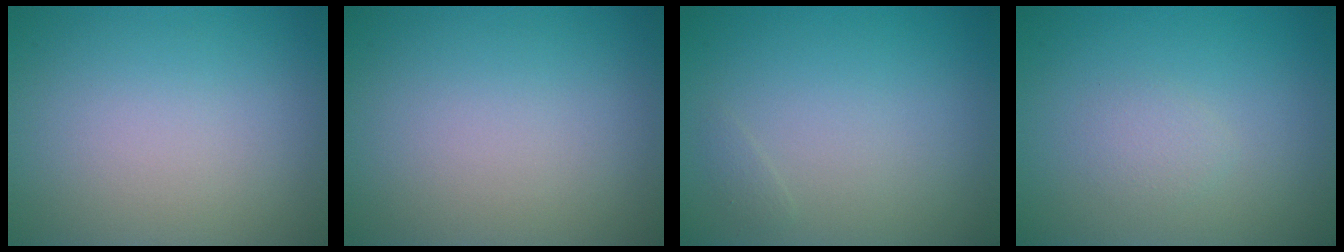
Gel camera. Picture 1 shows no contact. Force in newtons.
{"total": 0.0}
{"total": 0.5, "press": 0.5, "slide": 0.1}
{"total": 1.1, "press": 1.1, "slide": 0.0}